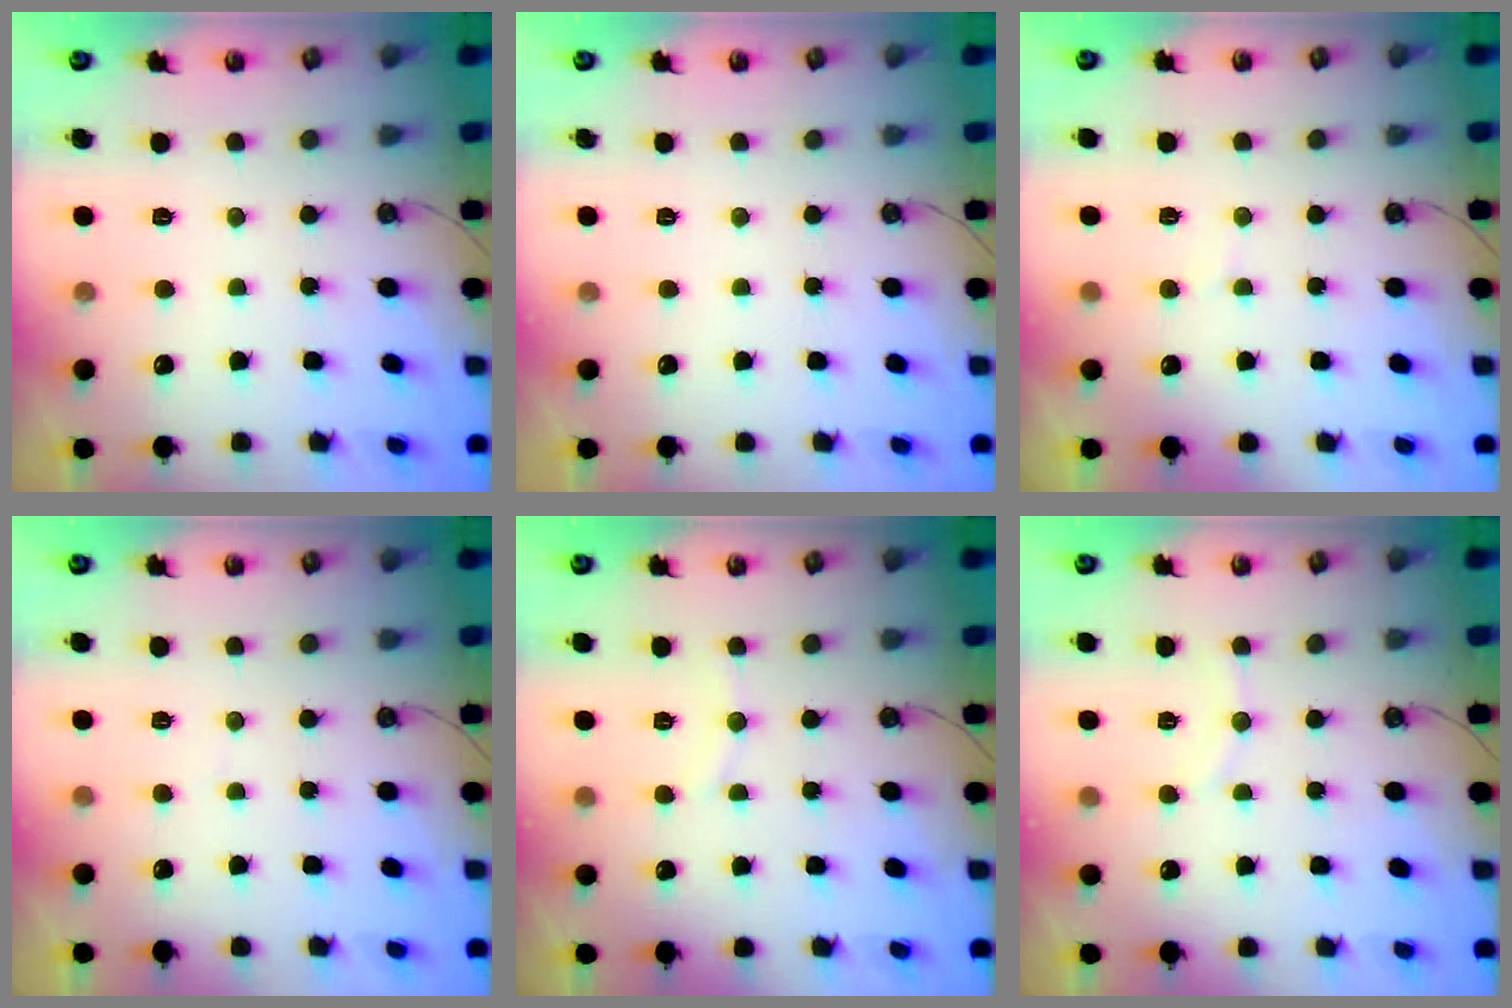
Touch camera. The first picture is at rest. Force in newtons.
{"total": 0.0}
{"total": 3.0, "press": 2.7, "slide": 1.3}
{"total": 1.4, "press": 1.3, "slide": 0.1}
{"total": 4.7, "press": 4.6, "slide": 0.8}
{"total": 5.8, "press": 5.4, "slide": 2.1}